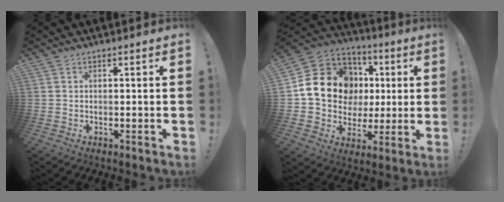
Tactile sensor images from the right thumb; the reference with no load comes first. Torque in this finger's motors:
{"motor_torque": [1.34, 1.40, 0.10, 0.07, 0.17]}